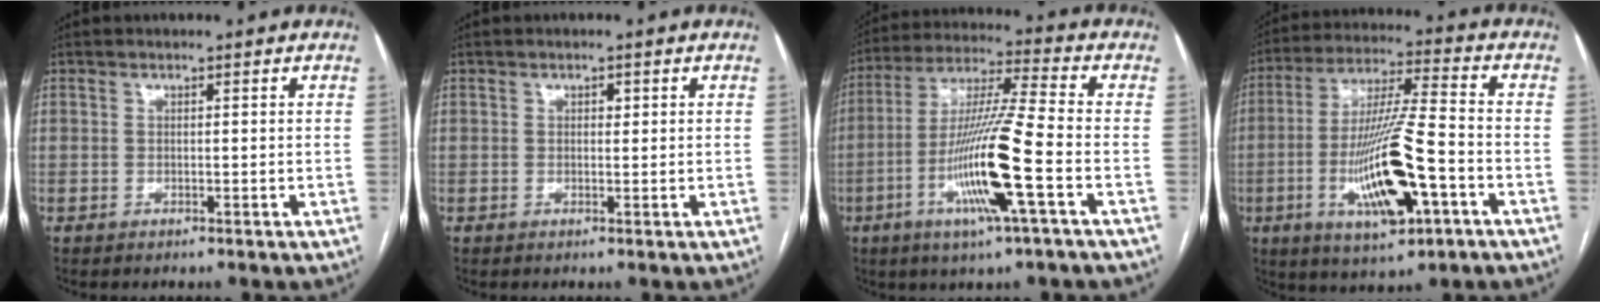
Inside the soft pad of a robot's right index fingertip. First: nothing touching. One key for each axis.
{"total": 1.5, "fx": 0.5, "fy": 0.9, "fz": 1.0, "tx": -0.013, "ty": 0.004, "tz": 0.006}
{"total": 15.1, "fx": -4.9, "fy": -0.4, "fz": 14.2, "tx": -0.283, "ty": -0.010, "tz": -0.097}
{"total": 16.0, "fx": -5.2, "fy": 2.5, "fz": 14.9, "tx": -0.288, "ty": -0.009, "tz": -0.085}